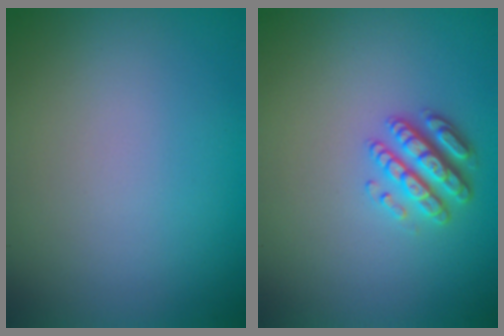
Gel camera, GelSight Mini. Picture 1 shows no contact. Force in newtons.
{"total": 2.9, "press": 2.8, "slide": 1.1}